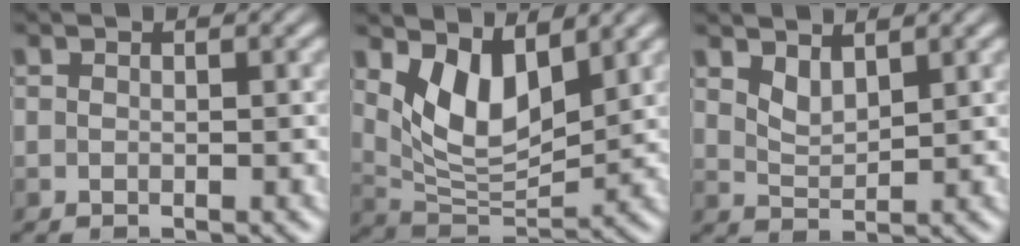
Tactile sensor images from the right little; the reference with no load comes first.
{"total": 5.6, "force": [2.6, 2.6, 4.3], "torque": [-0.085, -0.015, 0.045]}
{"total": 1.3, "force": [1.0, 0.4, 0.8], "torque": [-0.027, -0.007, 0.019]}